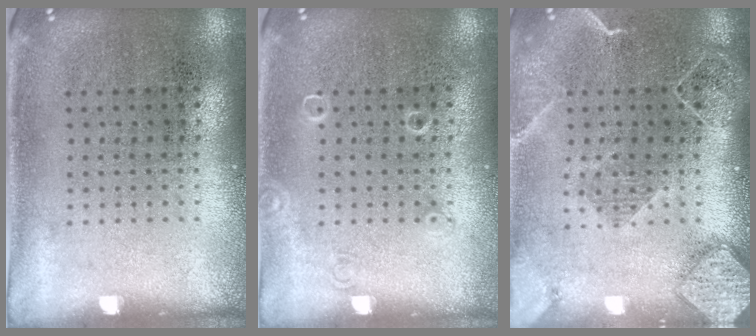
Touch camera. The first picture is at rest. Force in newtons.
{"total": 0.9, "press": 0.9, "slide": 0.1}
{"total": 2.2, "press": 1.9, "slide": 1.1}